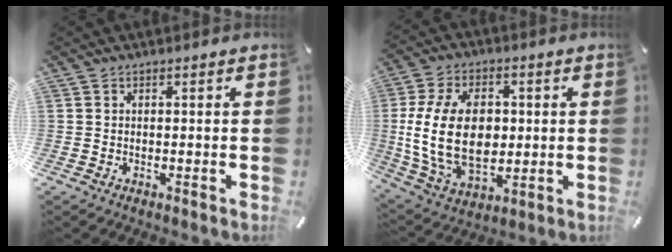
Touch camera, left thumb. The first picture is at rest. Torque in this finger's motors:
{"motor_torque": [0.45, 1.77, 2.52, -0.04, 0.35]}